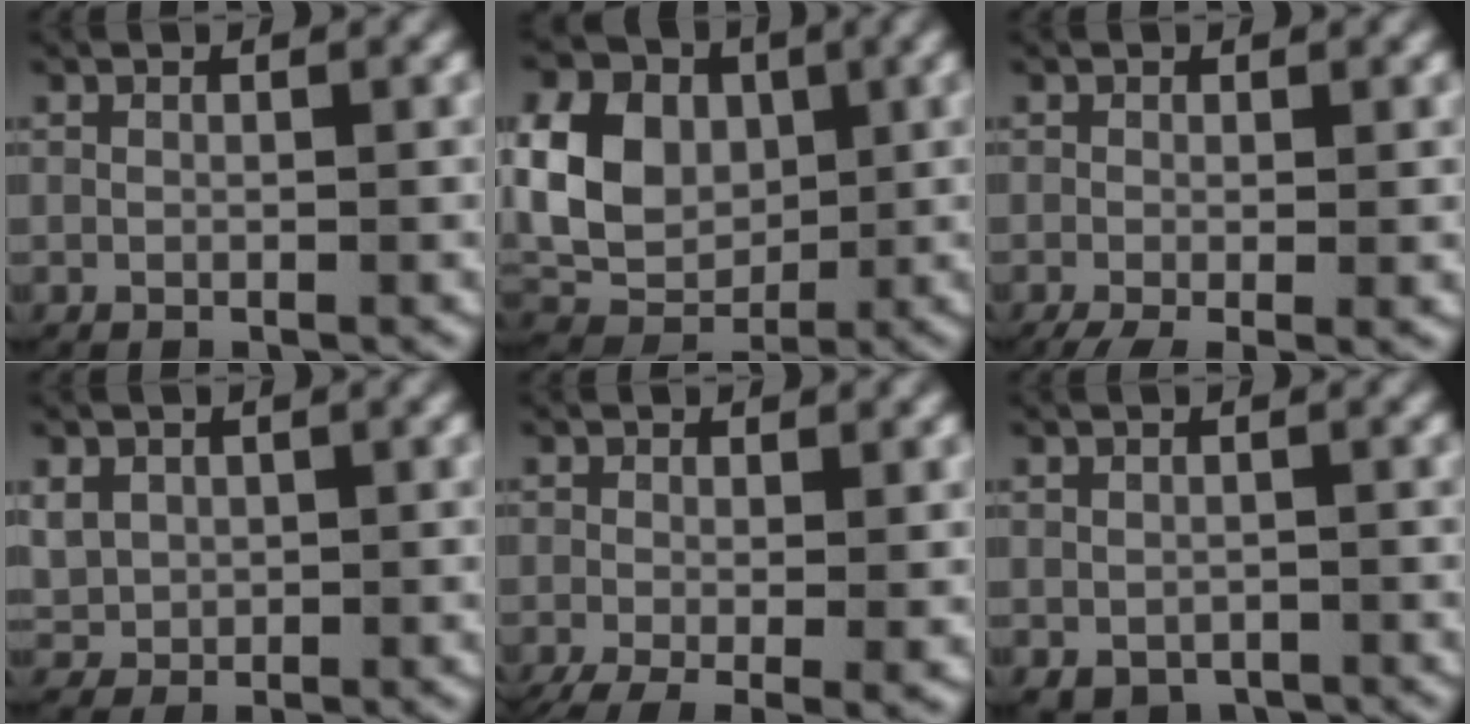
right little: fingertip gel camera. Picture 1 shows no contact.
{"total": 12.7, "force": [1.1, 10.7, 6.9], "torque": [-0.148, -0.016, 0.016]}
{"total": 2.9, "force": [-1.8, 1.0, 2.1], "torque": [-0.031, -0.014, -0.020]}
{"total": 3.5, "force": [0.6, 3.1, 1.4], "torque": [-0.044, -0.009, 0.022]}
{"total": 4.0, "force": [-2.0, 1.6, 3.1], "torque": [-0.054, -0.022, -0.020]}
{"total": 2.5, "force": [-1.3, 1.9, 1.0], "torque": [-0.014, -0.014, -0.012]}